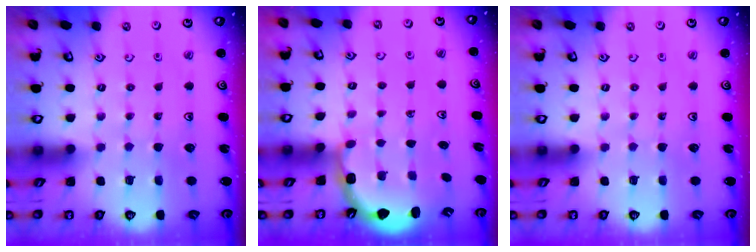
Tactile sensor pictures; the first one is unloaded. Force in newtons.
{"total": 3.1, "press": 2.5, "slide": 1.9}
{"total": 0.0}